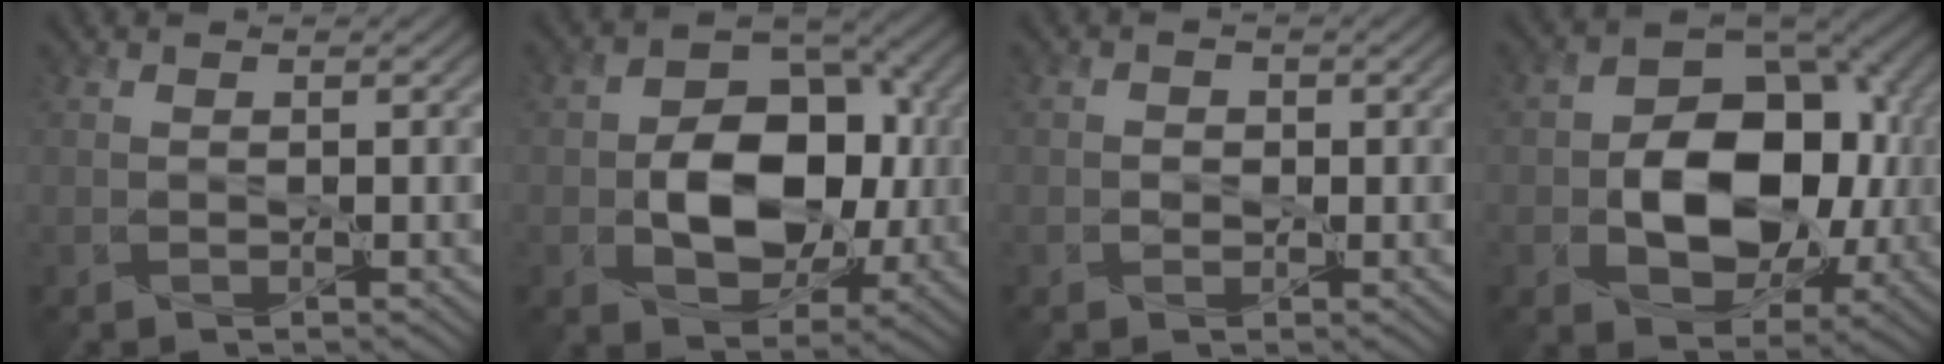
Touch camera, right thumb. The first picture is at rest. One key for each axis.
{"total": 11.3, "fx": -1.1, "fy": 8.0, "fz": 8.0, "tx": -0.126, "ty": 0.002, "tz": -0.020}
{"total": 1.3, "fx": -0.4, "fy": 1.2, "fz": 0.5, "tx": -0.008, "ty": -0.003, "tz": -0.012}
{"total": 13.1, "fx": -1.1, "fy": 9.4, "fz": 9.1, "tx": -0.139, "ty": -0.004, "tz": -0.018}